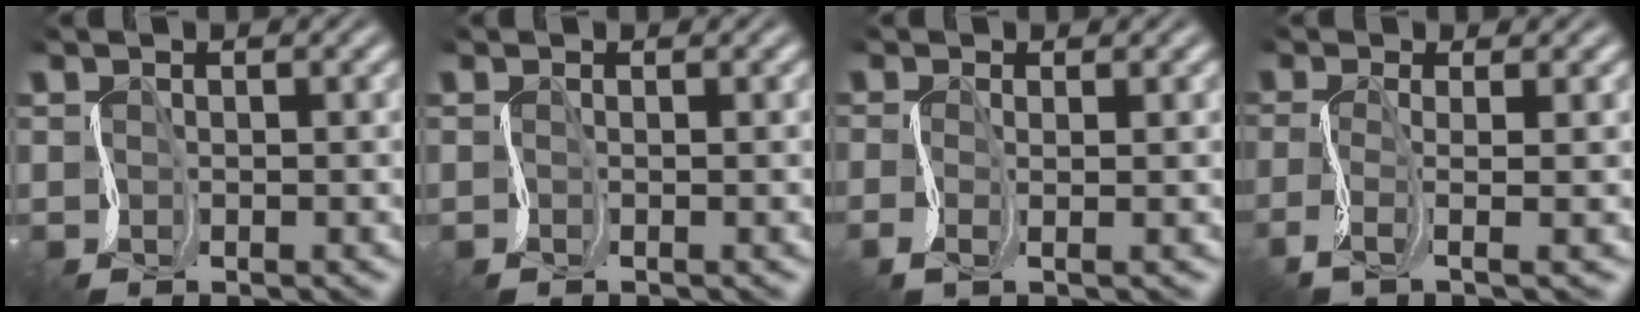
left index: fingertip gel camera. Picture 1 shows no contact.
{"total": 0.8, "force": [0.2, 0.5, 0.7], "torque": [-0.001, -0.002, 0.000]}
{"total": 1.5, "force": [-0.3, 0.4, 1.5], "torque": [-0.039, -0.007, -0.014]}
{"total": 2.9, "force": [-1.4, 0.5, 2.5], "torque": [-0.067, 0.000, -0.039]}